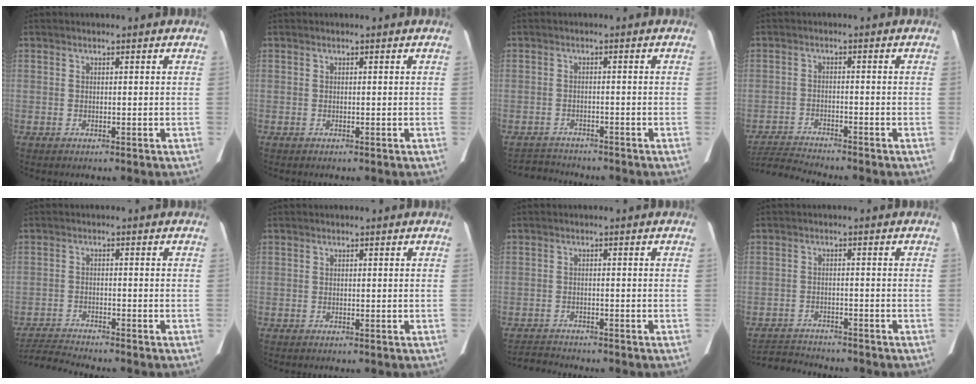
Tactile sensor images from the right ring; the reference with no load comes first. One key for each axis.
{"total": 0.0}
{"total": 4.3, "fx": -4.3, "fy": 0.5, "fz": 0.1, "tx": -0.007, "ty": -0.013, "tz": -0.068}
{"total": 6.6, "fx": -6.5, "fy": -1.0, "fz": 0.7, "tx": -0.017, "ty": -0.011, "tz": -0.115}
{"total": 5.5, "fx": -5.4, "fy": -1.0, "fz": 0.3, "tx": -0.013, "ty": -0.014, "tz": -0.097}
{"total": 0.0}
{"total": 3.7, "fx": -3.7, "fy": 0.2, "fz": 0.3, "tx": -0.008, "ty": -0.016, "tz": -0.061}
{"total": 6.4, "fx": -6.4, "fy": 0.6, "fz": 0.7, "tx": -0.019, "ty": -0.006, "tz": -0.103}